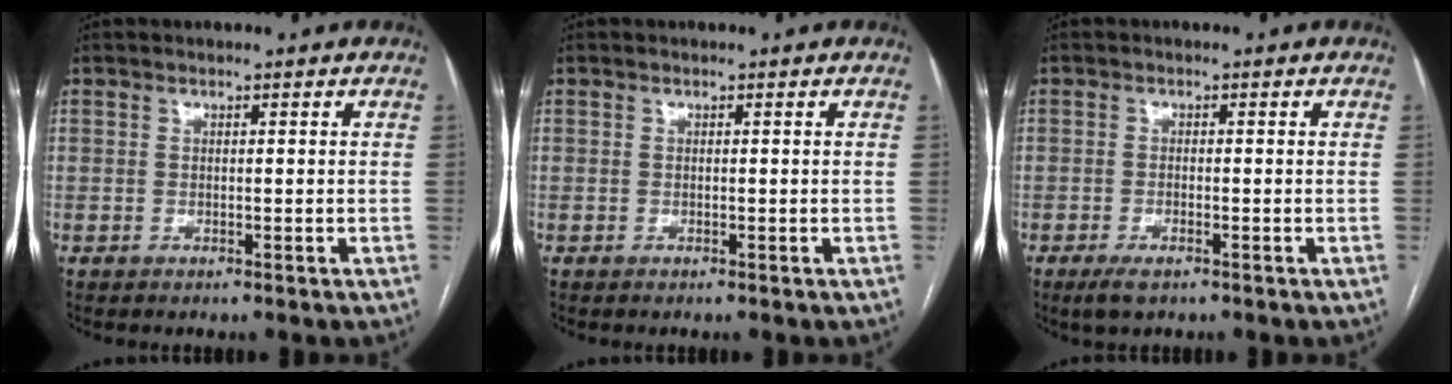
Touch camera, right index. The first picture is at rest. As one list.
[{"total": 0.0}, {"total": 2.8, "force": [-1.9, 0.8, 2.0], "torque": [-0.042, -0.004, -0.032]}]